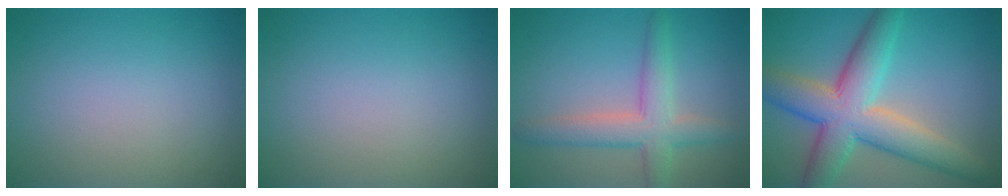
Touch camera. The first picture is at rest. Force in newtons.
{"total": 0.0}
{"total": 4.5, "press": 4.5, "slide": 0.1}
{"total": 9.2, "press": 9.2, "slide": 0.8}